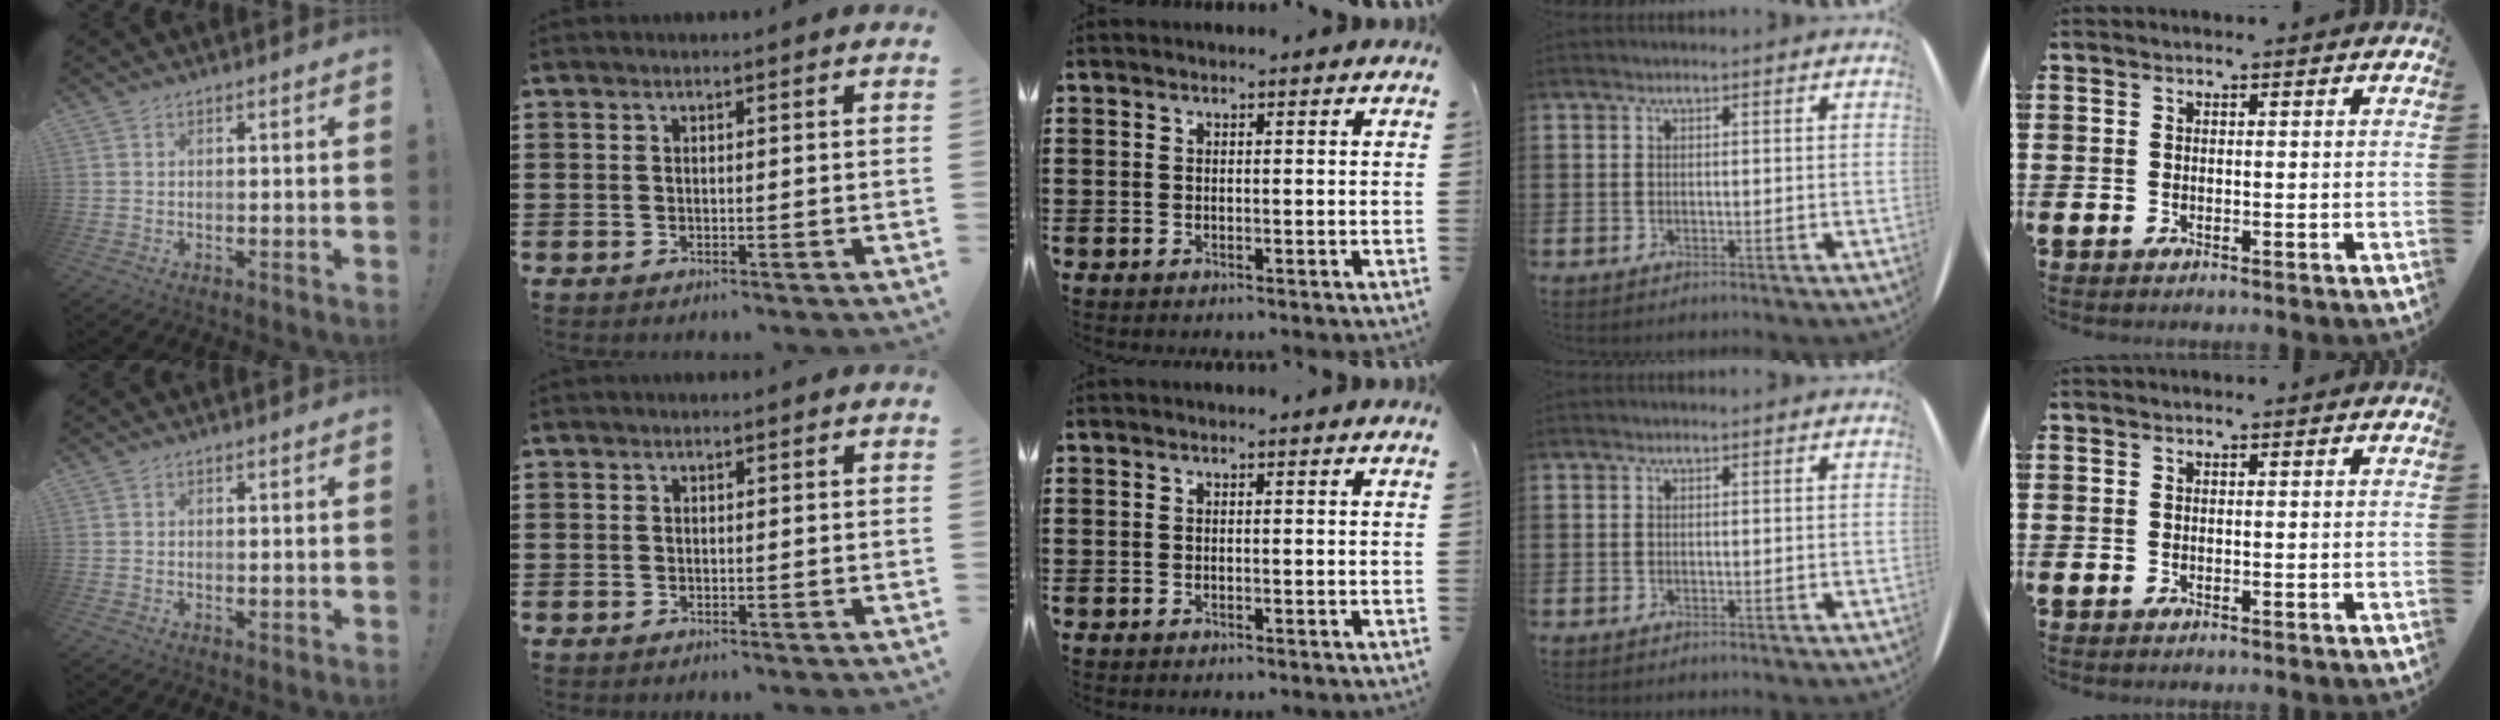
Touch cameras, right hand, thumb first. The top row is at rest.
{"thumb": {"total": 0.6, "force": [0.3, 0.4, 0.4], "torque": [-0.006, 0.001, 0.007]}, "index": {"total": 0.6, "force": [0.2, 0.5, 0.0], "torque": [0.000, 0.004, 0.003]}}